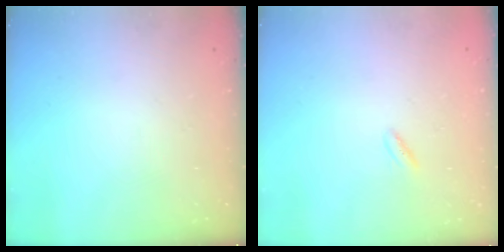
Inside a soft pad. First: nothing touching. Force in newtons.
{"total": 1.8, "press": 1.6, "slide": 0.8}